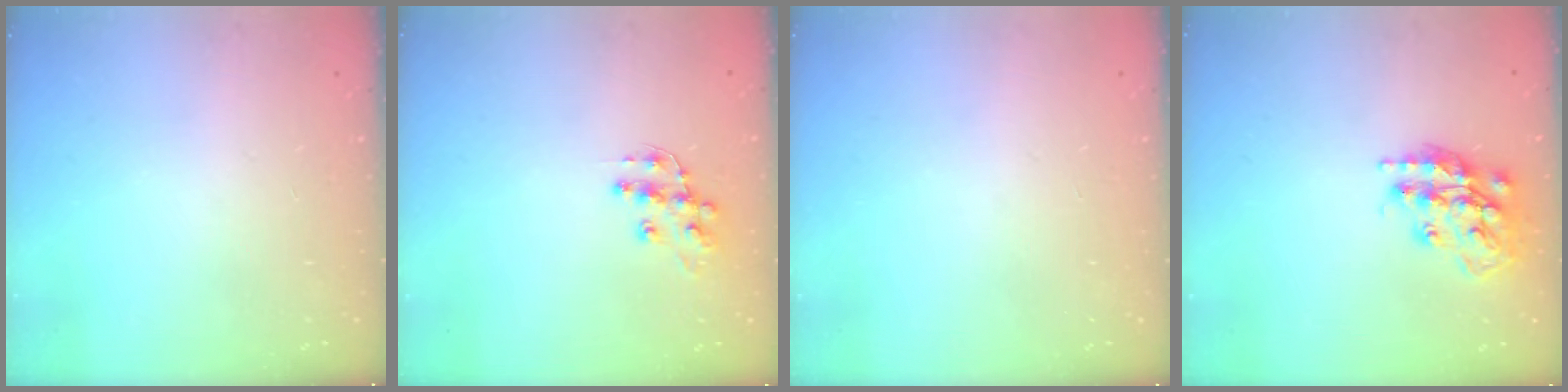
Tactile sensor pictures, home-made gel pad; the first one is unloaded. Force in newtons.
{"total": 10.8, "press": 10.7, "slide": 0.8}
{"total": 0.0}
{"total": 16.2, "press": 16.1, "slide": 1.2}